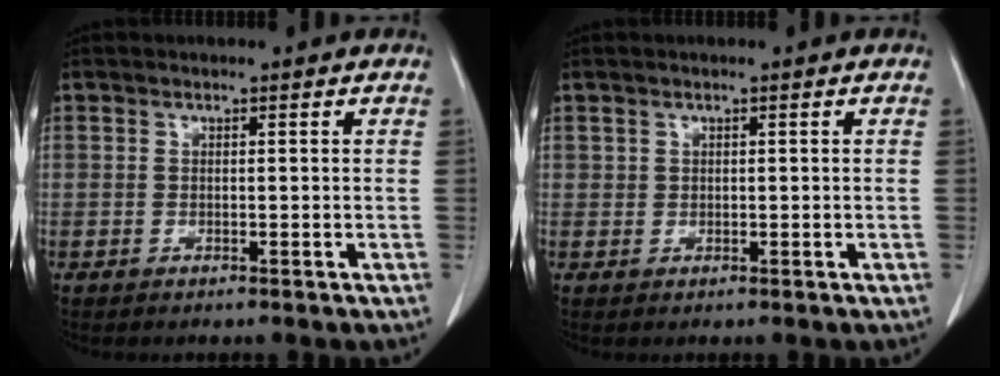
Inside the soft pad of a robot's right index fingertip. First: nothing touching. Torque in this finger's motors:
{"motor_torque": [-0.15, 0.17, -0.03, 0.01]}